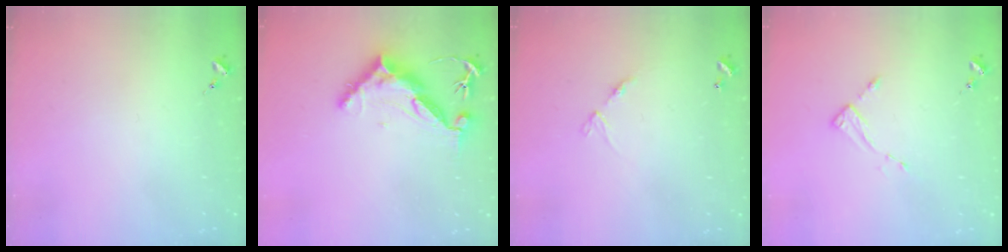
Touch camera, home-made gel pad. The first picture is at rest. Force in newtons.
{"total": 10.7, "press": 10.6, "slide": 0.9}
{"total": 6.2, "press": 6.2, "slide": 0.7}
{"total": 2.7, "press": 2.7, "slide": 0.4}